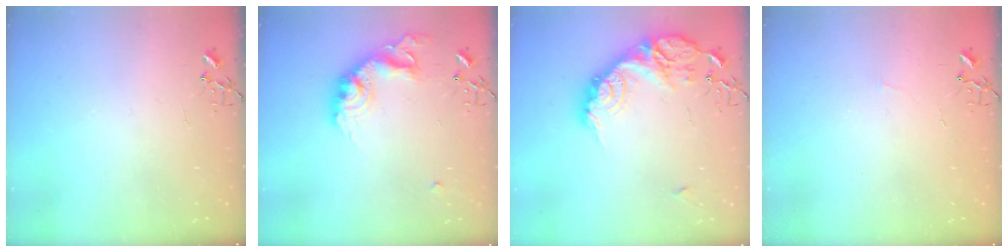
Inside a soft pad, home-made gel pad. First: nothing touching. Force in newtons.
{"total": 16.8, "press": 16.8, "slide": 0.8}
{"total": 19.4, "press": 19.4, "slide": 0.6}
{"total": 2.3, "press": 2.3, "slide": 0.4}